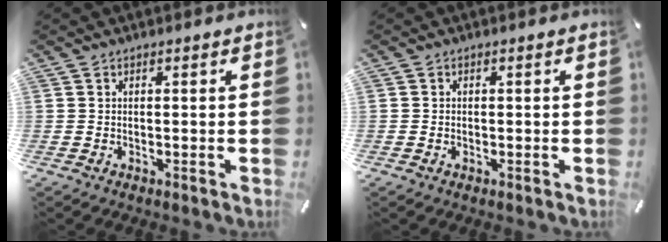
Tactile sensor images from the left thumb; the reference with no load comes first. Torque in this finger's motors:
{"motor_torque": [-0.07, -0.22, -0.04, -0.21, -0.01]}